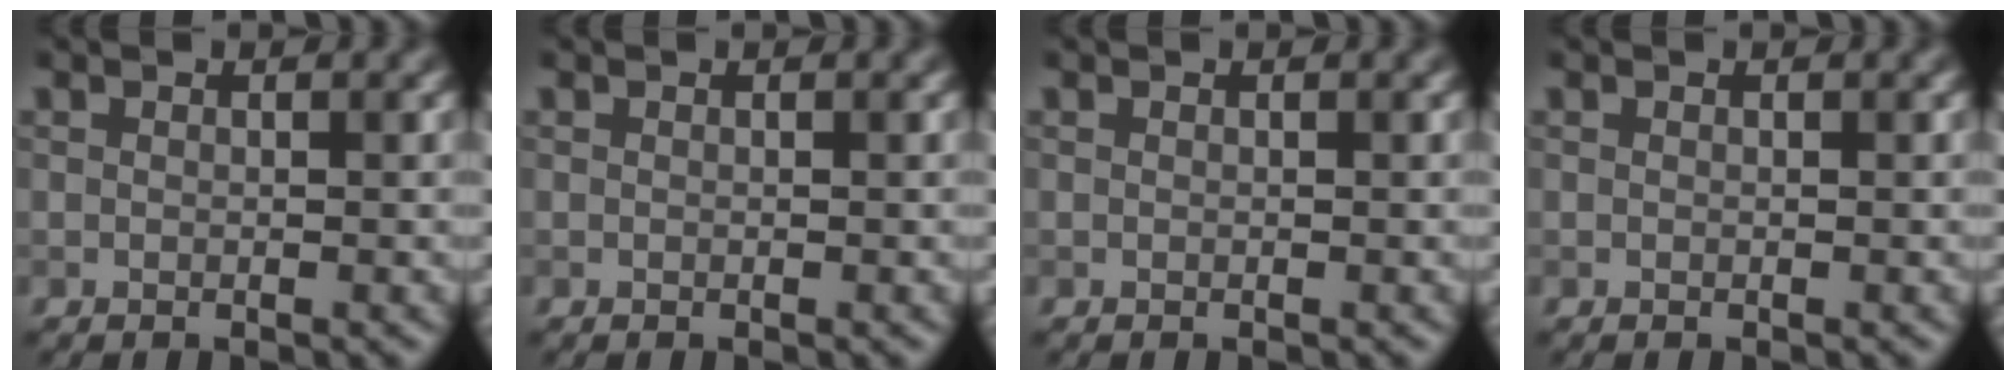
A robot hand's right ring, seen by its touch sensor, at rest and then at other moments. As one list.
[{"total": 0.0}, {"total": 0.0}, {"total": 0.0}]